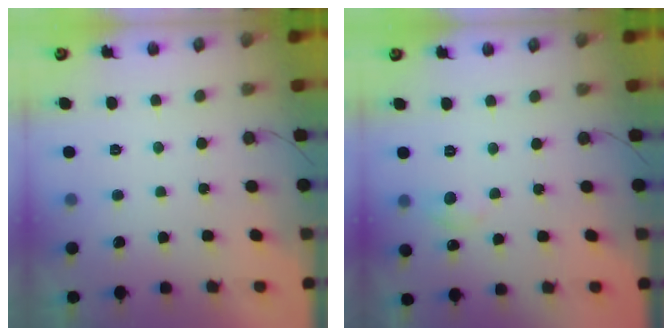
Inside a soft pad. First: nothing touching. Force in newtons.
{"total": 4.6, "press": 4.6, "slide": 0.5}